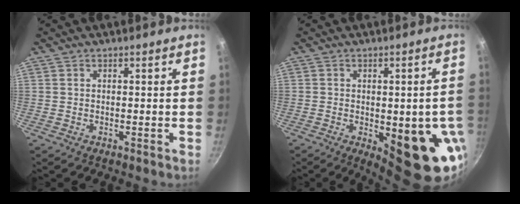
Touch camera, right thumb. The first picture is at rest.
{"total": 15.4, "force": [-3.8, 6.0, 13.7], "torque": [-0.127, -0.005, -0.037]}